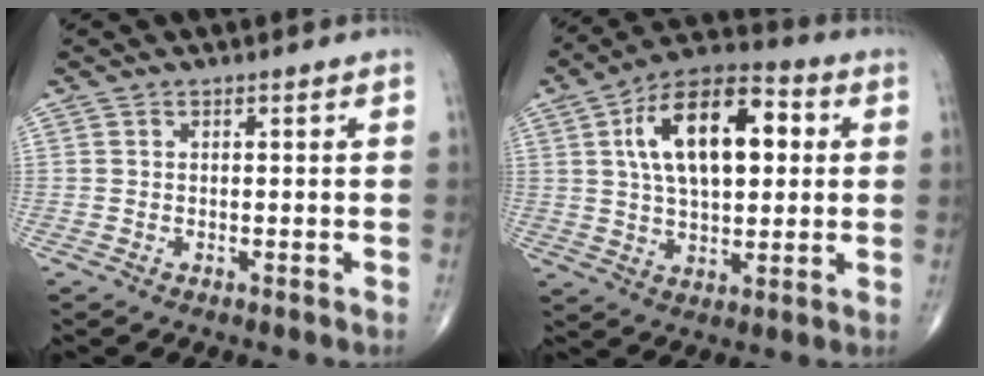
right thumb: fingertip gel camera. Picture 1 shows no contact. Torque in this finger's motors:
{"motor_torque": [-0.15, 0.72, 0.78, 0.16, 0.45]}